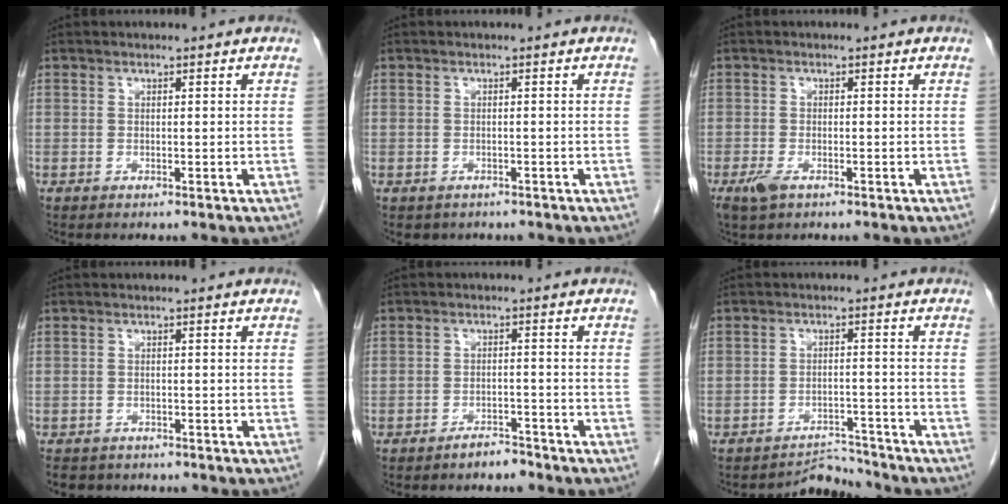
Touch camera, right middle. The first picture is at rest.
{"total": 2.0, "force": [-1.5, 1.3, 0.2], "torque": [-0.007, 0.001, -0.018]}
{"total": 1.8, "force": [-1.0, 0.8, 1.3], "torque": [-0.030, -0.002, -0.015]}
{"total": 4.9, "force": [-4.2, 2.4, 1.0], "torque": [-0.015, -0.001, -0.057]}
{"total": 2.6, "force": [-2.3, 0.7, 0.8], "torque": [-0.015, 0.001, -0.037]}
{"total": 3.9, "force": [-3.7, 0.2, -1.2], "torque": [0.024, 0.005, -0.056]}